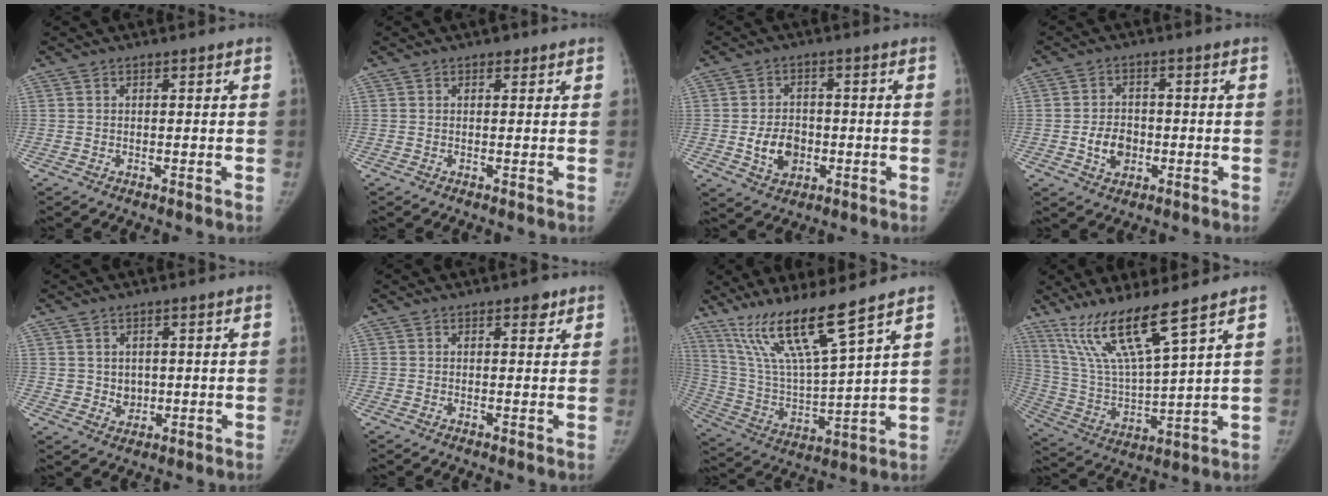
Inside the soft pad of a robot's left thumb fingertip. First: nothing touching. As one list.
[{"total": 0.9, "force": [0.5, 0.7, 0.3], "torque": [0.003, -0.002, 0.004]}, {"total": 7.2, "force": [-1.6, 5.4, 4.4], "torque": [-0.050, 0.008, -0.022]}, {"total": 5.9, "force": [-1.4, 4.5, 3.5], "torque": [-0.037, 0.010, -0.023]}, {"total": 3.6, "force": [0.4, 3.2, 1.6], "torque": [-0.005, -0.005, 0.016]}, {"total": 1.9, "force": [1.2, 1.0, 1.1], "torque": [-0.004, -0.004, 0.014]}, {"total": 15.8, "force": [11.1, 0.8, 11.2], "torque": [-0.200, -0.061, 0.225]}, {"total": 14.3, "force": [9.9, 0.9, 10.3], "torque": [-0.195, -0.056, 0.209]}]